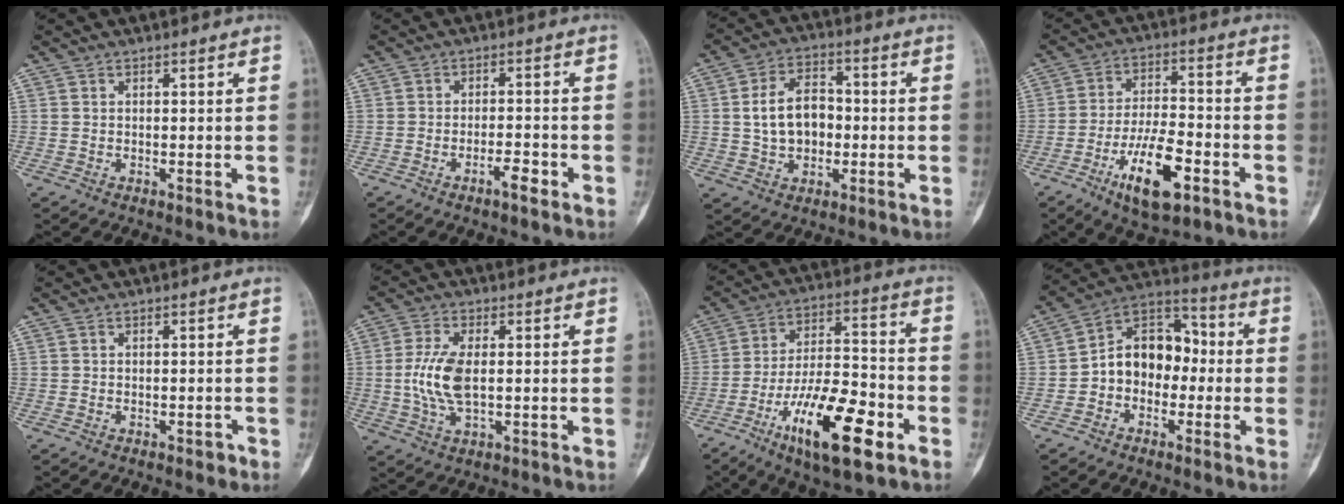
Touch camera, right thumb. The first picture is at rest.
{"total": 3.6, "force": [-2.2, 0.9, 2.7], "torque": [-0.042, 0.016, -0.039]}
{"total": 10.1, "force": [-0.1, 7.1, 7.2], "torque": [-0.100, 0.018, -0.006]}
{"total": 13.0, "force": [-6.1, 4.9, 10.3], "torque": [-0.177, 0.026, -0.103]}
{"total": 1.0, "force": [-0.6, 0.6, 0.6], "torque": [-0.003, 0.004, -0.010]}
{"total": 8.5, "force": [0.0, 4.0, 7.5], "torque": [-0.169, -0.003, 0.002]}
{"total": 19.1, "force": [-8.7, 6.5, 15.7], "torque": [-0.258, 0.046, -0.143]}
{"total": 12.3, "force": [-1.3, 9.2, 8.0], "torque": [-0.087, 0.050, -0.040]}